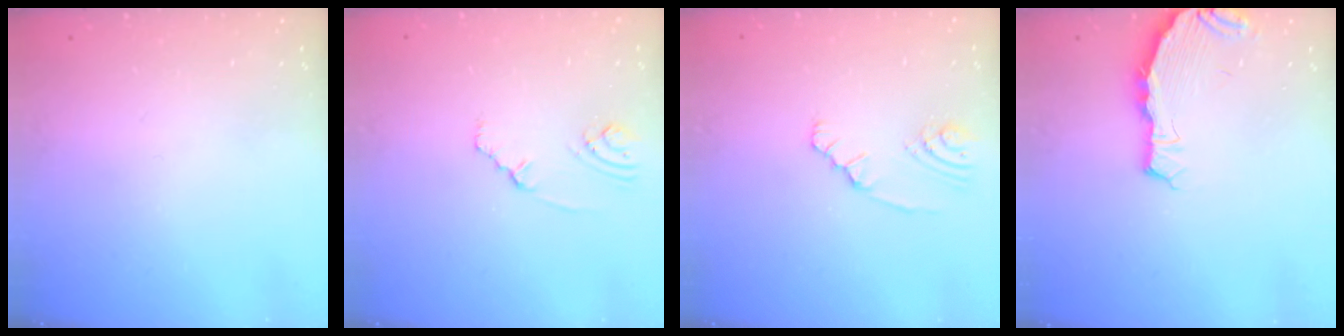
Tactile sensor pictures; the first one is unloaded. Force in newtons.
{"total": 1.7, "press": 1.7, "slide": 0.4}
{"total": 2.7, "press": 2.5, "slide": 1.0}
{"total": 4.9, "press": 4.4, "slide": 2.2}